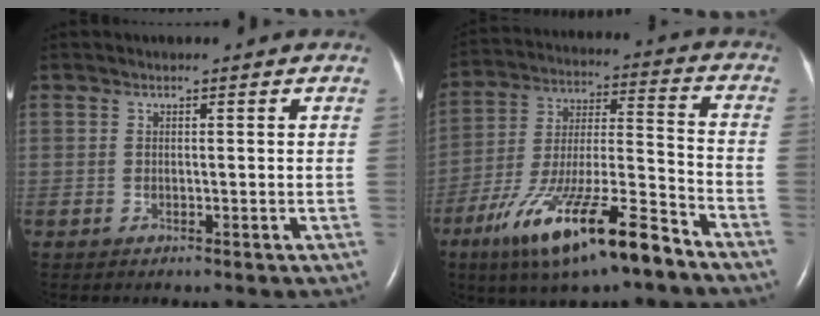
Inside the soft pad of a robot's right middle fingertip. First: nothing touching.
{"total": 19.3, "force": [-12.4, 2.7, 14.4], "torque": [-0.260, -0.024, -0.219]}